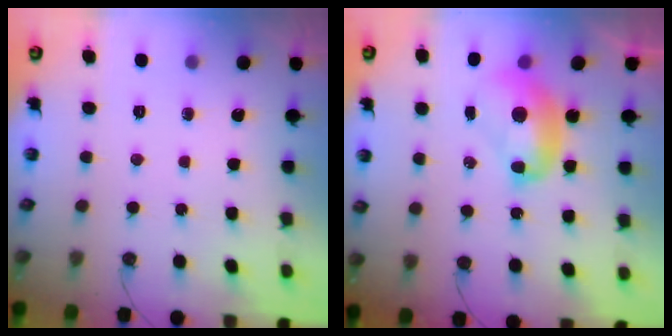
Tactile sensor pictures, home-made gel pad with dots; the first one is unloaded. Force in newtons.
{"total": 3.6, "press": 3.6, "slide": 0.2}